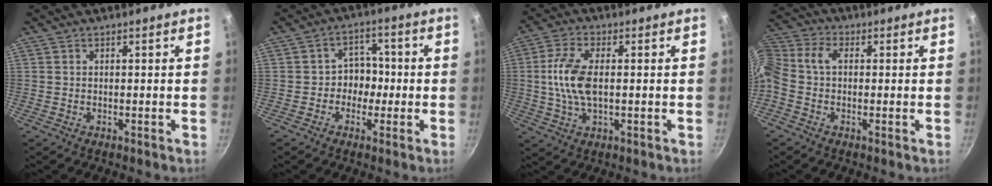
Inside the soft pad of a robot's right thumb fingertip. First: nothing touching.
{"total": 5.3, "force": [-1.2, 4.7, 2.3], "torque": [0.018, 0.018, -0.024]}
{"total": 6.4, "force": [0.3, 3.1, 5.6], "torque": [-0.119, 0.005, 0.005]}
{"total": 9.3, "force": [-0.3, 6.5, 6.7], "torque": [-0.158, 0.038, -0.025]}